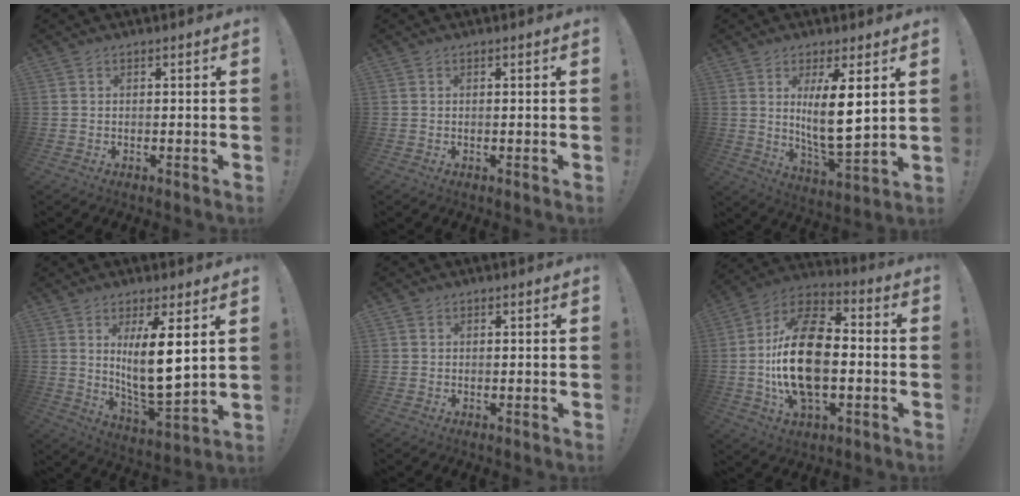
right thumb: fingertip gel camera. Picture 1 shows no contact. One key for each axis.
{"total": 0.7, "fx": -0.1, "fy": -0.3, "fz": 0.6, "tx": -0.008, "ty": -0.002, "tz": -0.003}
{"total": 12.1, "fx": 3.1, "fy": 3.1, "fz": 11.3, "tx": -0.195, "ty": -0.027, "tz": 0.046}
{"total": 13.2, "fx": 4.4, "fy": 3.3, "fz": 12.0, "tx": -0.207, "ty": -0.038, "tz": 0.066}
{"total": 0.9, "fx": 0.3, "fy": 0.8, "fz": 0.1, "tx": -0.005, "ty": 0.003, "tz": 0.006}
{"total": 22.8, "fx": -1.8, "fy": 13.1, "fz": 18.5, "tx": -0.348, "ty": 0.014, "tz": -0.030}